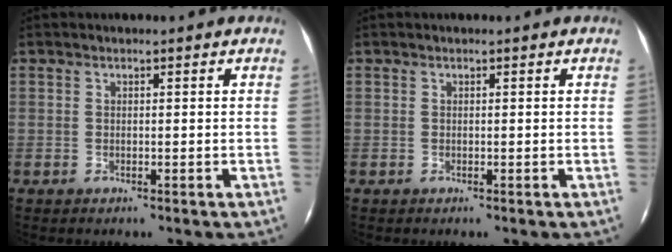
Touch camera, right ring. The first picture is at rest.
{"total": 0.0}